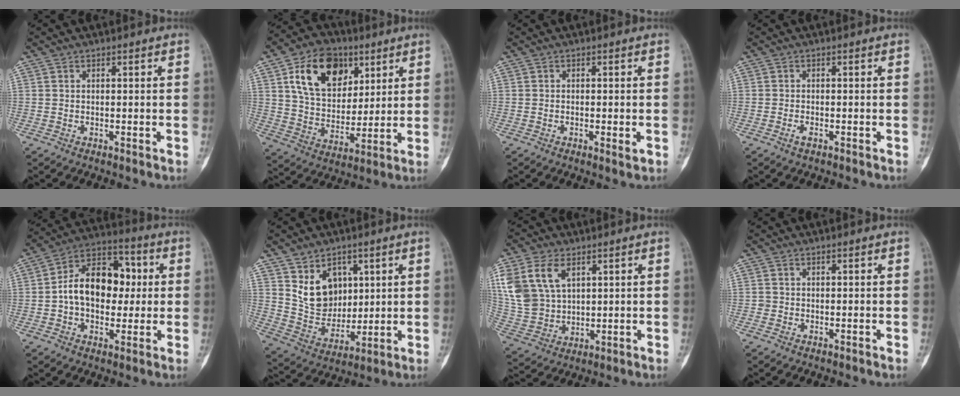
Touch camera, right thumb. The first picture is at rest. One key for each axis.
{"total": 17.3, "fx": 7.4, "fy": 11.6, "fz": 10.6, "tx": -0.142, "ty": -0.022, "tz": 0.132}
{"total": 2.0, "fx": -0.6, "fy": 0.7, "fz": 1.8, "tx": -0.031, "ty": -0.001, "tz": -0.009}
{"total": 1.3, "fx": -0.7, "fy": 0.6, "fz": 0.9, "tx": -0.017, "ty": 0.002, "tz": -0.015}
{"total": 15.8, "fx": 0.7, "fy": 10.8, "fz": 11.5, "tx": -0.142, "ty": 0.034, "tz": 0.002}
{"total": 11.4, "fx": 4.7, "fy": 8.6, "fz": 6.0, "tx": -0.067, "ty": -0.035, "tz": 0.103}
{"total": 14.8, "fx": 6.0, "fy": 9.9, "fz": 9.4, "tx": -0.195, "ty": -0.009, "tz": 0.131}
{"total": 0.6, "fx": -0.1, "fy": 0.6, "fz": 0.0, "tx": 0.003, "ty": 0.005, "tz": -0.003}